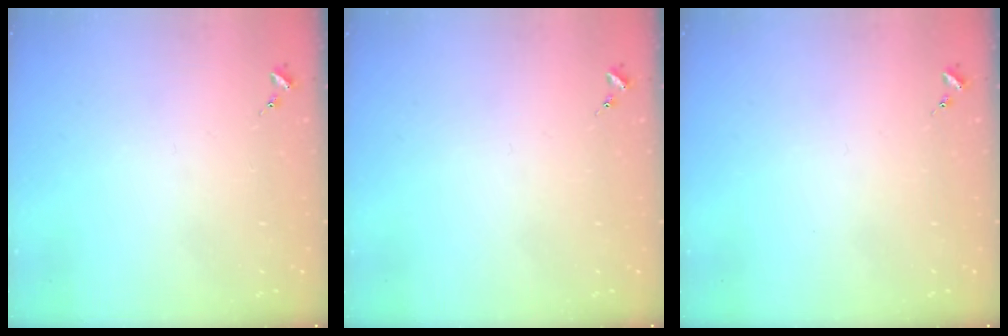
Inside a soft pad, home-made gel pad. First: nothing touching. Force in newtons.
{"total": 0.0}
{"total": 0.0}